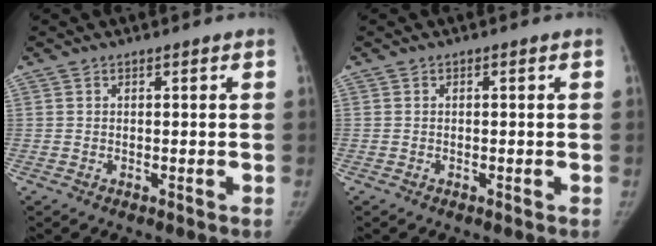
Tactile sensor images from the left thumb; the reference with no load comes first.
{"total": 0.0}